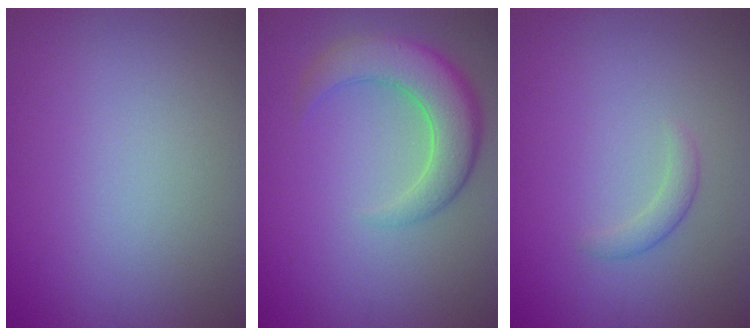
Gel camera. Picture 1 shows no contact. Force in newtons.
{"total": 5.7, "press": 5.7, "slide": 0.3}
{"total": 1.3, "press": 1.3, "slide": 0.0}